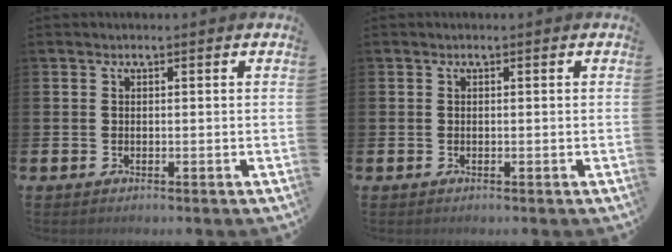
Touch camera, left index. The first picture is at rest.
{"total": 0.0}